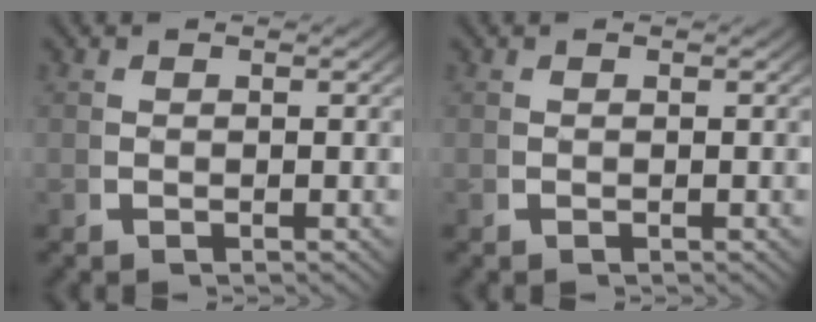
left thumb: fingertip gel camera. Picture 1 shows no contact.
{"total": 0.0}